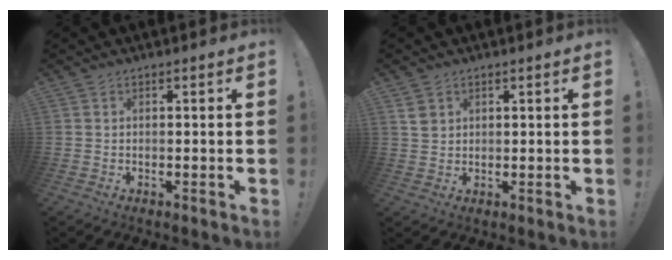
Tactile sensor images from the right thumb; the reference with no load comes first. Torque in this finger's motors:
{"motor_torque": [-0.19, 0.13, 0.27, 0.11, -0.06]}